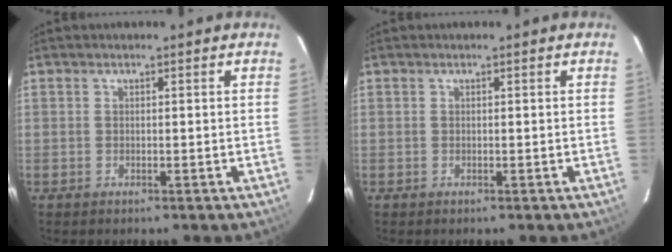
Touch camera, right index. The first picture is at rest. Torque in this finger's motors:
{"motor_torque": [0.00, 0.00, 0.00, 0.00]}